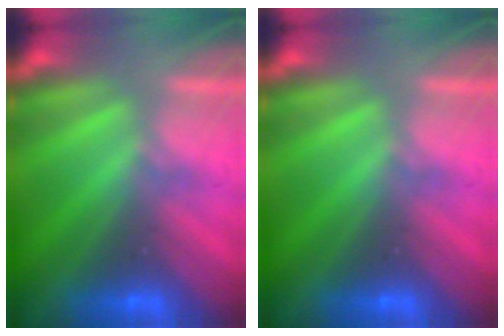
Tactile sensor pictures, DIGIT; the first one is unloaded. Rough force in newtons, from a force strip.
{"total": 0.0}